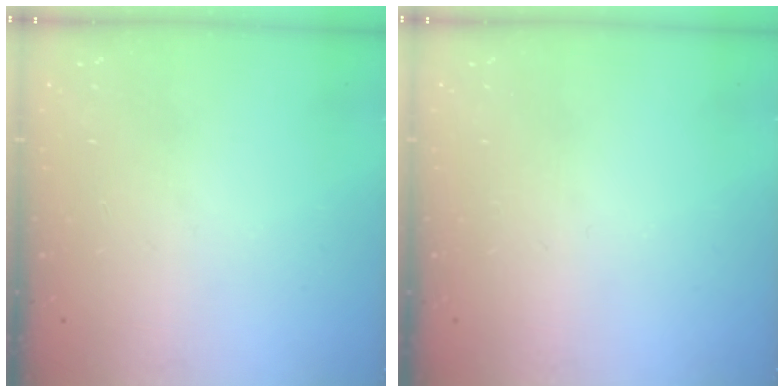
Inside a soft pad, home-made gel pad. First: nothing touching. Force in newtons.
{"total": 0.0}